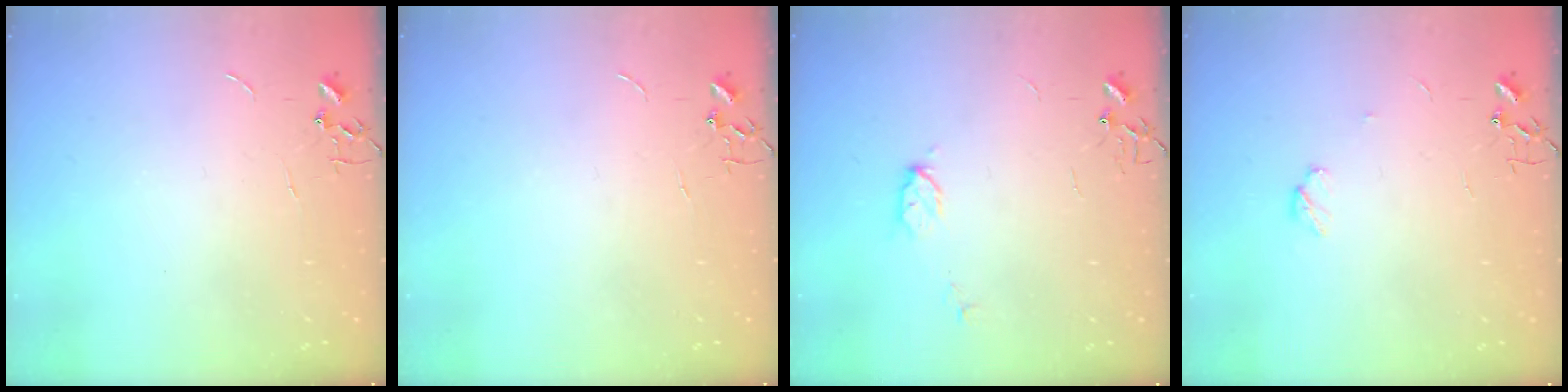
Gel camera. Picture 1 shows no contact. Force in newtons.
{"total": 0.0}
{"total": 5.6, "press": 5.6, "slide": 0.7}
{"total": 4.1, "press": 4.1, "slide": 0.6}